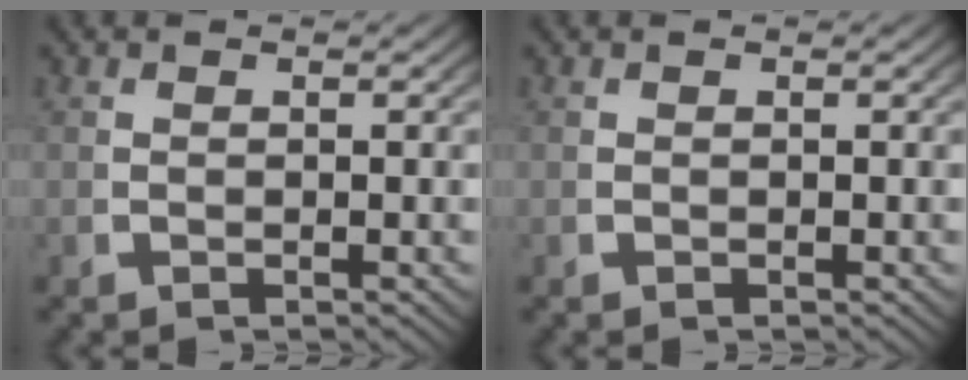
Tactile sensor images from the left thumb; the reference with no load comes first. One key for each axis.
{"total": 0.0}